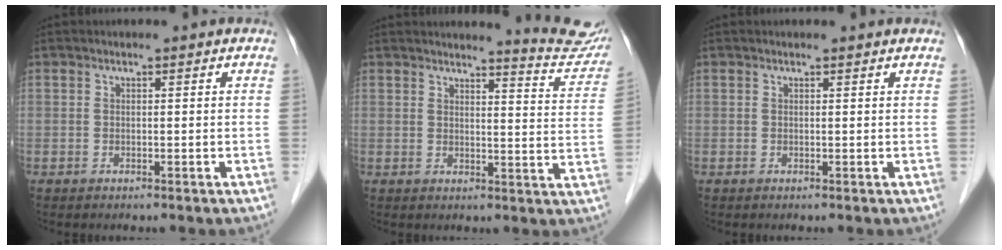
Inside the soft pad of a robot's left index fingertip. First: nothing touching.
{"total": 9.6, "force": [9.6, -0.1, 1.3], "torque": [-0.008, -0.065, 0.090]}
{"total": 1.3, "force": [1.3, 0.1, 0.2], "torque": [-0.013, 0.003, 0.009]}